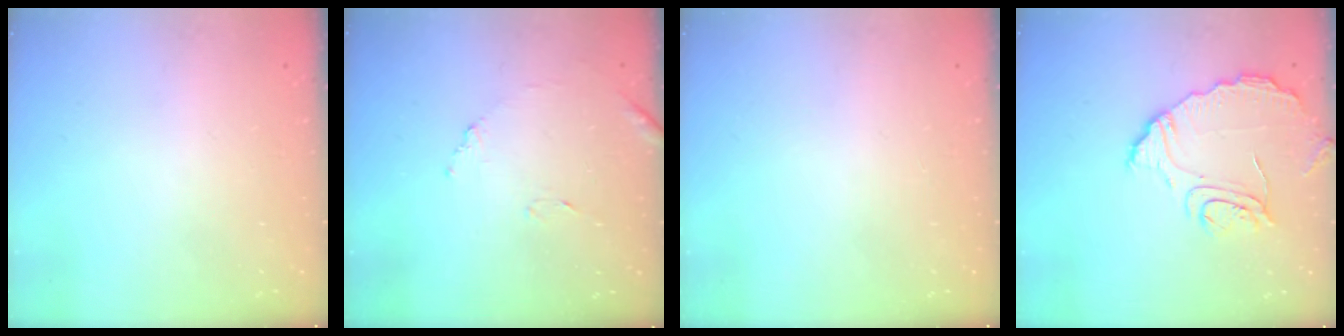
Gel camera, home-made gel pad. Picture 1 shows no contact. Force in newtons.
{"total": 7.8, "press": 7.8, "slide": 0.5}
{"total": 0.0}
{"total": 10.9, "press": 10.9, "slide": 0.2}